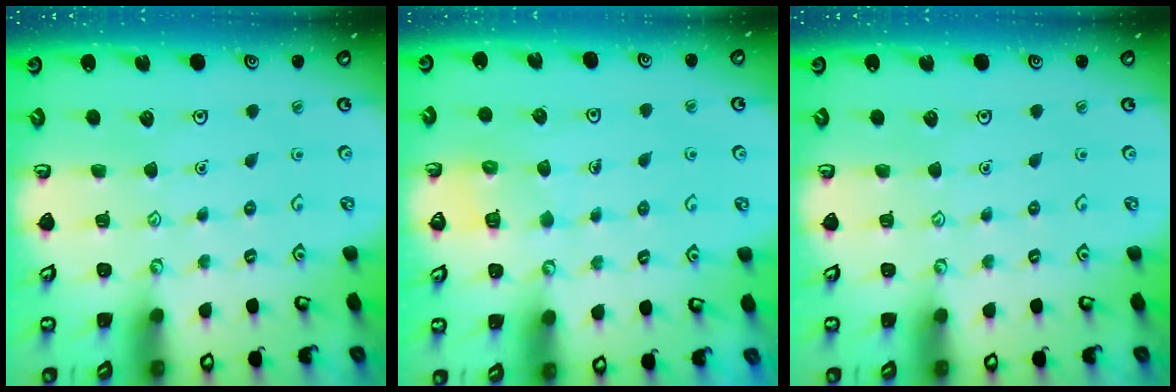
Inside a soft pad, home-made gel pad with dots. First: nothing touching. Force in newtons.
{"total": 5.2, "press": 5.2, "slide": 0.3}
{"total": 0.0}